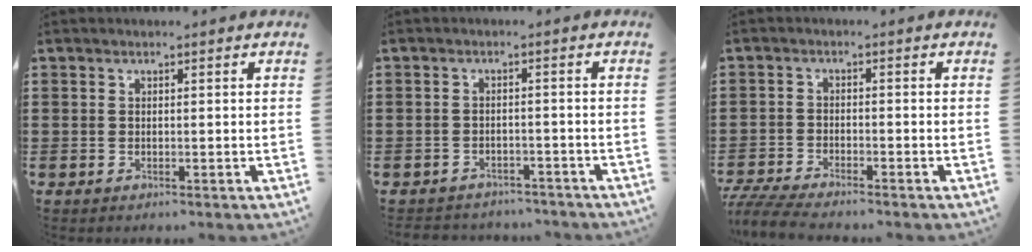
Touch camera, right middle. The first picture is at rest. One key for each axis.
{"total": 2.4, "fx": -2.3, "fy": 0.4, "fz": -0.2, "tx": -0.006, "ty": -0.002, "tz": -0.051}
{"total": 4.4, "fx": -4.1, "fy": 0.1, "fz": 1.4, "tx": -0.046, "ty": -0.015, "tz": -0.087}